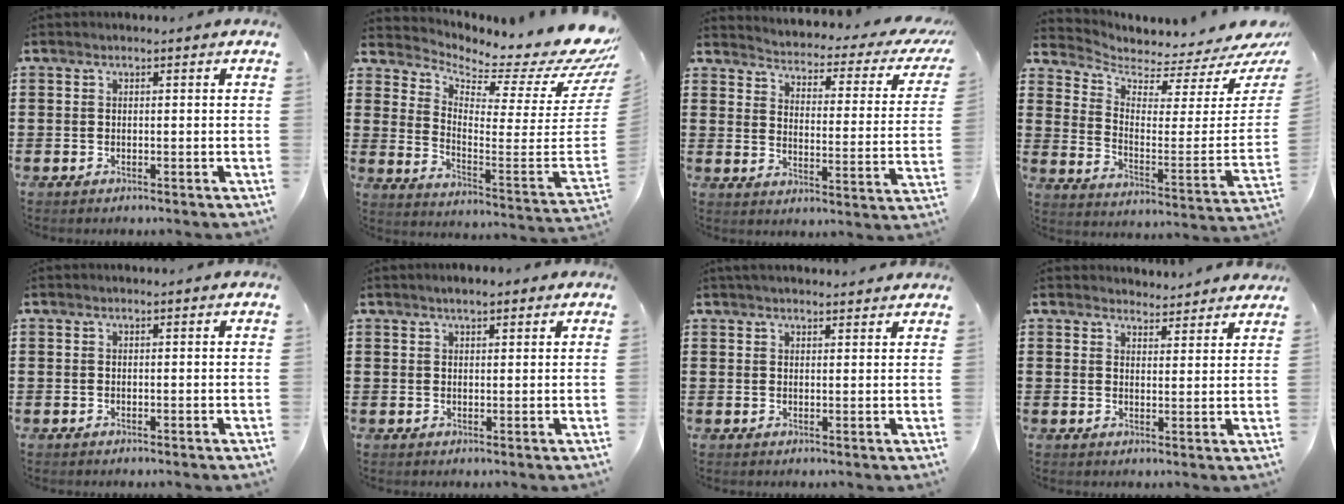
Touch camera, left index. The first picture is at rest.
{"total": 4.5, "force": [3.8, 0.8, 2.2], "torque": [-0.045, -0.061, 0.054]}
{"total": 2.2, "force": [1.9, 0.3, 1.1], "torque": [-0.037, -0.026, 0.021]}
{"total": 3.0, "force": [2.8, 0.8, 0.9], "torque": [-0.042, -0.043, 0.041]}
{"total": 0.0}
{"total": 2.0, "force": [1.6, 0.7, 1.1], "torque": [-0.024, 0.006, 0.028]}
{"total": 2.1, "force": [2.1, 0.3, 0.5], "torque": [-0.014, -0.001, 0.040]}
{"total": 3.3, "force": [3.2, 0.6, -0.1], "torque": [0.000, -0.016, 0.059]}